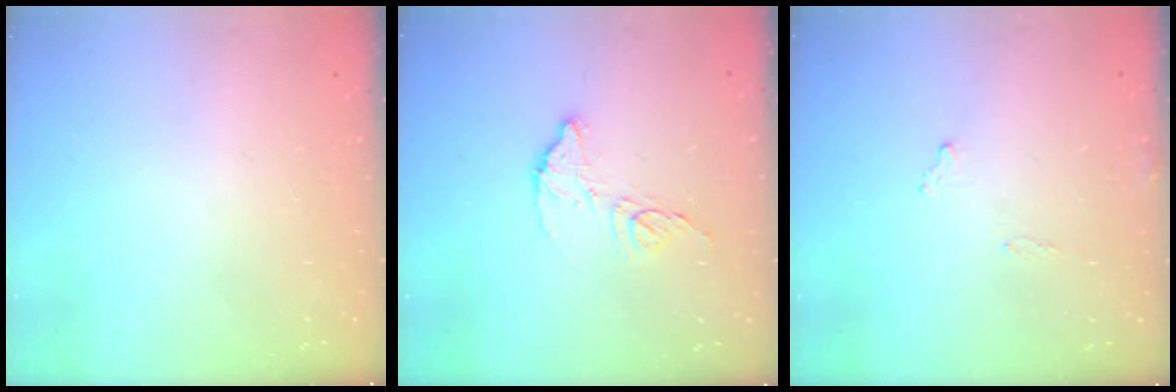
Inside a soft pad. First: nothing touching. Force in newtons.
{"total": 8.8, "press": 8.8, "slide": 0.3}
{"total": 7.4, "press": 7.4, "slide": 0.3}